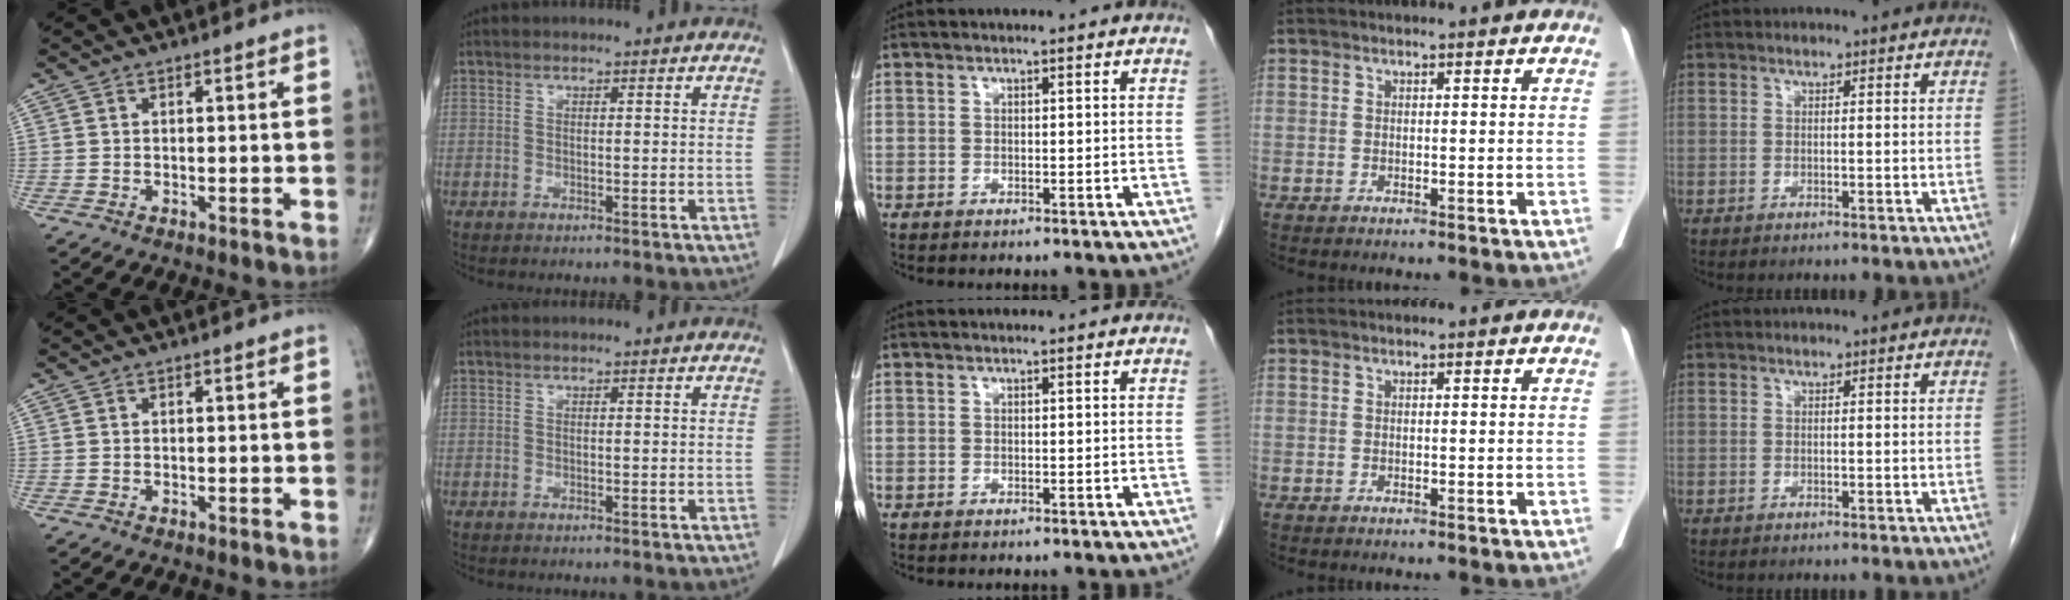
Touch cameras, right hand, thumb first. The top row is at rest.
{}